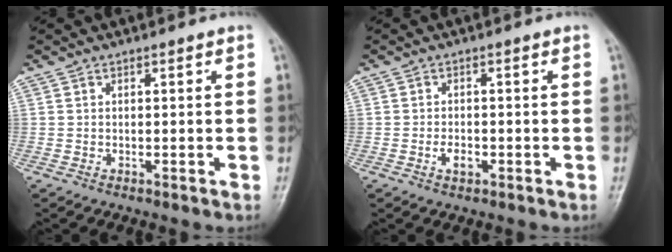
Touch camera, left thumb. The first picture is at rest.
{"total": 2.2, "force": [-0.8, 1.3, 1.6], "torque": [-0.025, 0.002, -0.015]}